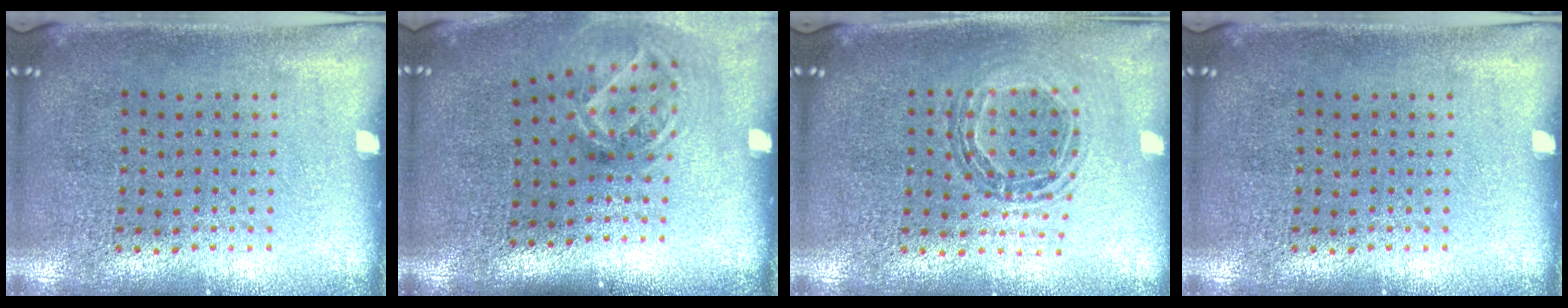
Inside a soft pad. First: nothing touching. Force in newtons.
{"total": 1.9, "press": 1.3, "slide": 1.4}
{"total": 0.9, "press": 0.9, "slide": 0.2}
{"total": 0.0}